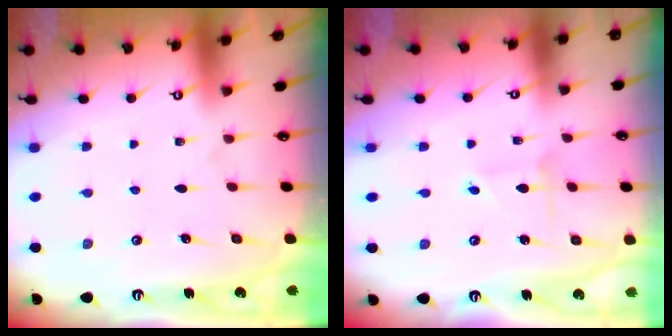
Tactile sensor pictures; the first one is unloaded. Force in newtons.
{"total": 2.4, "press": 2.4, "slide": 0.2}